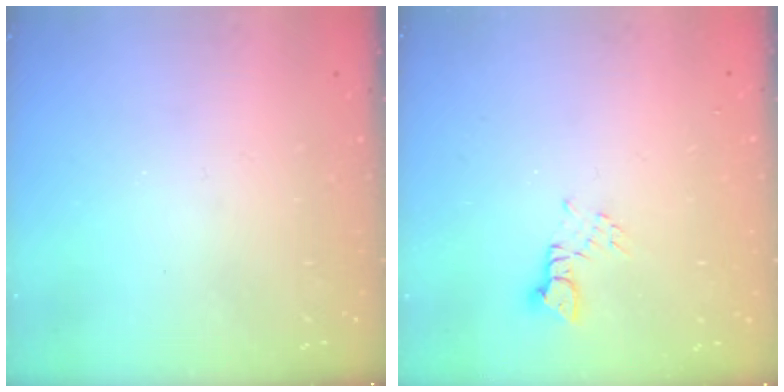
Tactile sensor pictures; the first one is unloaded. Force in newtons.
{"total": 2.2, "press": 2.2, "slide": 0.1}